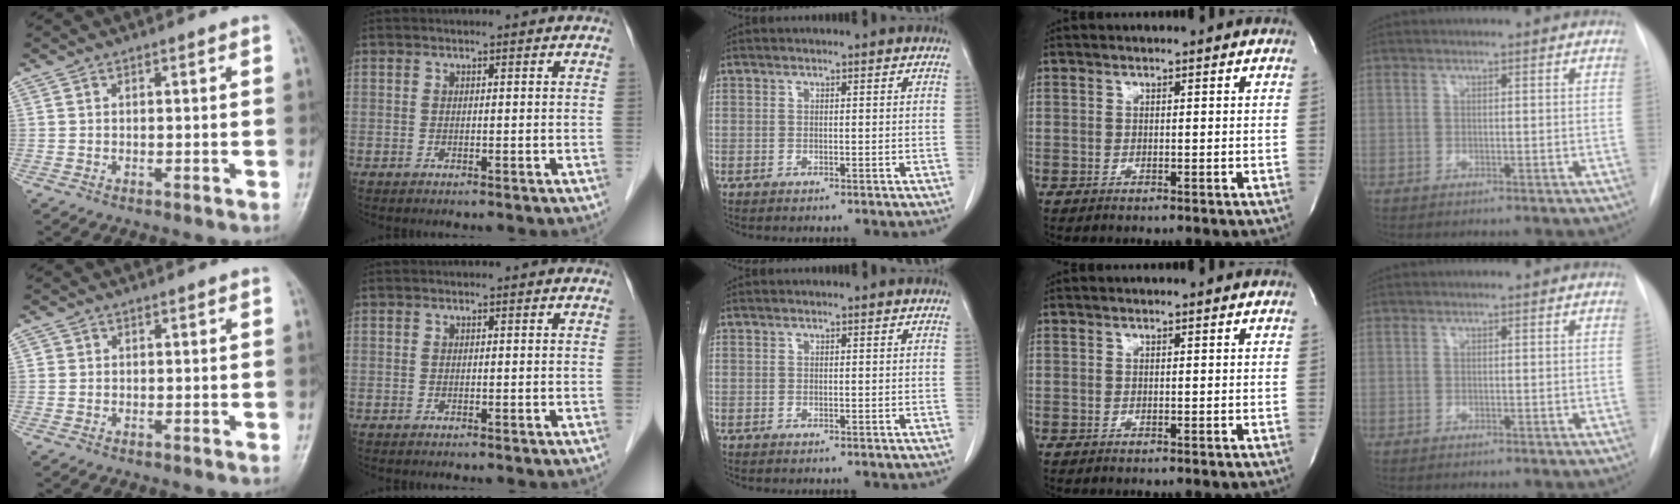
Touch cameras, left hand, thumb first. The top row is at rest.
{"thumb": {"total": 0.7, "force": [0.1, 0.7, 0.0], "torque": [0.011, 0.000, -0.001]}}